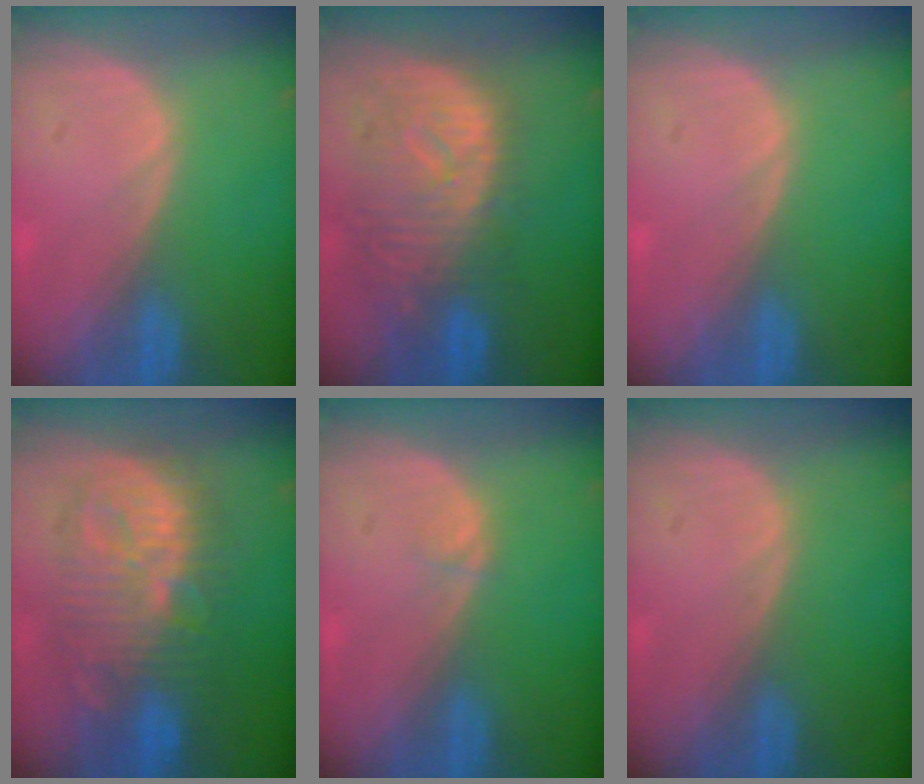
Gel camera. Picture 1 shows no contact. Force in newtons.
{"total": 10.8, "press": 9.7, "slide": 4.8}
{"total": 0.0}
{"total": 10.8, "press": 10.8, "slide": 0.5}
{"total": 0.5, "press": 0.5, "slide": 0.1}
{"total": 0.0}